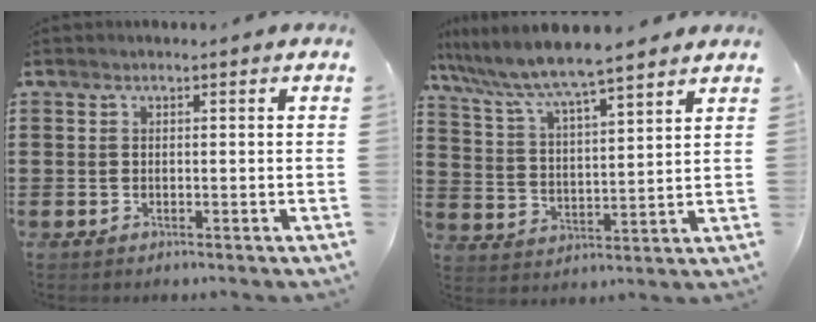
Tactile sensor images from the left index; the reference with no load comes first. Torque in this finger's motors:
{"motor_torque": [1.88, 0.26, 1.05, 0.21]}